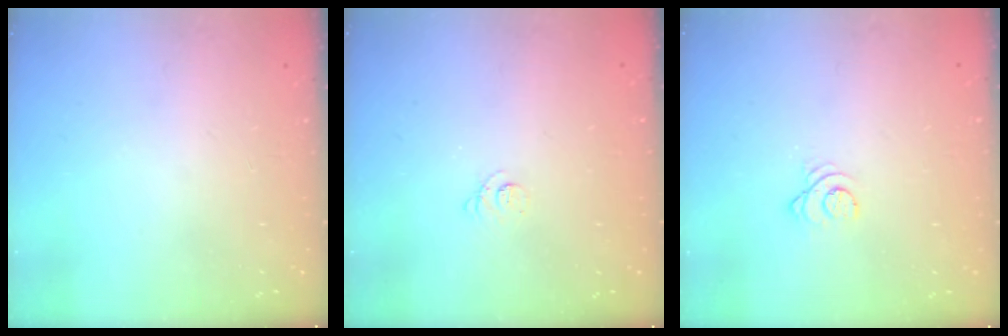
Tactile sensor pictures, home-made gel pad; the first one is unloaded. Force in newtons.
{"total": 2.3, "press": 2.2, "slide": 0.2}
{"total": 2.5, "press": 2.5, "slide": 0.2}